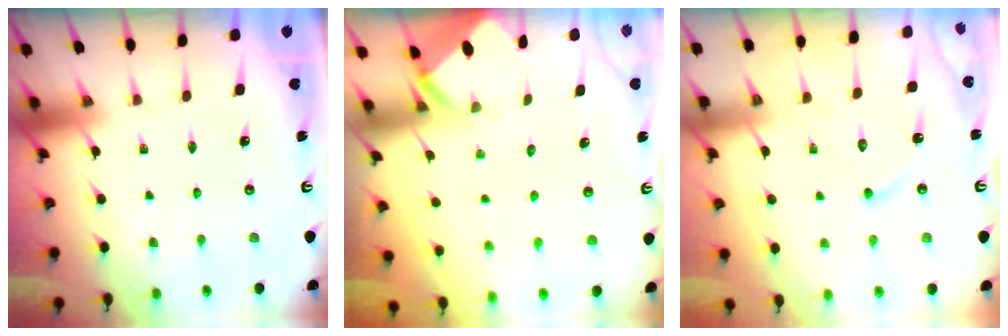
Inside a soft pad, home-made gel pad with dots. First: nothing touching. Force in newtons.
{"total": 3.6, "press": 3.5, "slide": 0.2}
{"total": 9.1, "press": 9.1, "slide": 0.6}